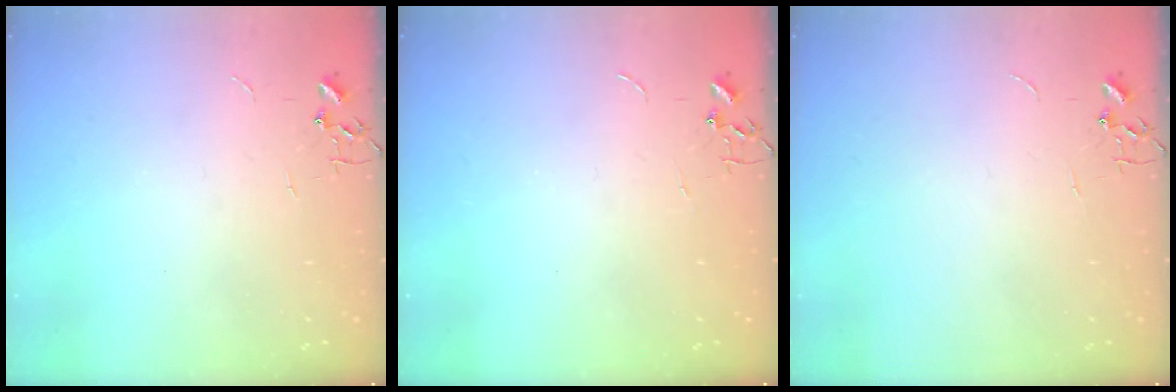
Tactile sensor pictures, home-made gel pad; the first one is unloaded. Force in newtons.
{"total": 0.0}
{"total": 0.0}